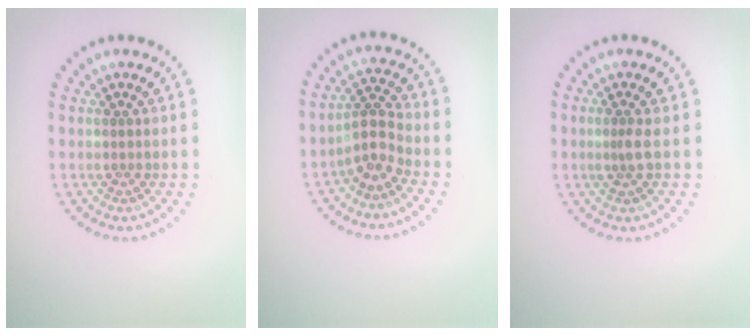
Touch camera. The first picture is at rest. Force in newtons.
{"total": 2.9, "press": 2.2, "slide": 1.9}
{"total": 1.4, "press": 1.0, "slide": 0.9}